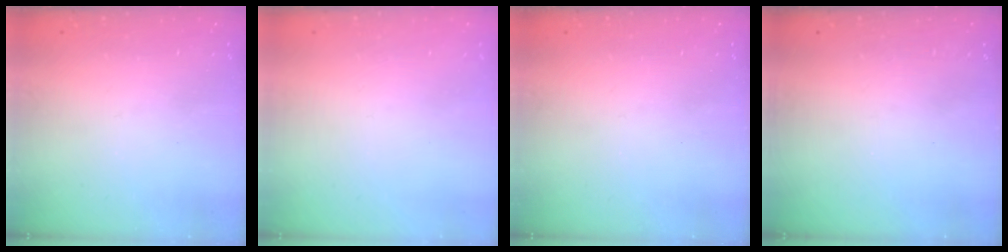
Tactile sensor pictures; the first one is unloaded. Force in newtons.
{"total": 0.0}
{"total": 0.0}
{"total": 0.0}